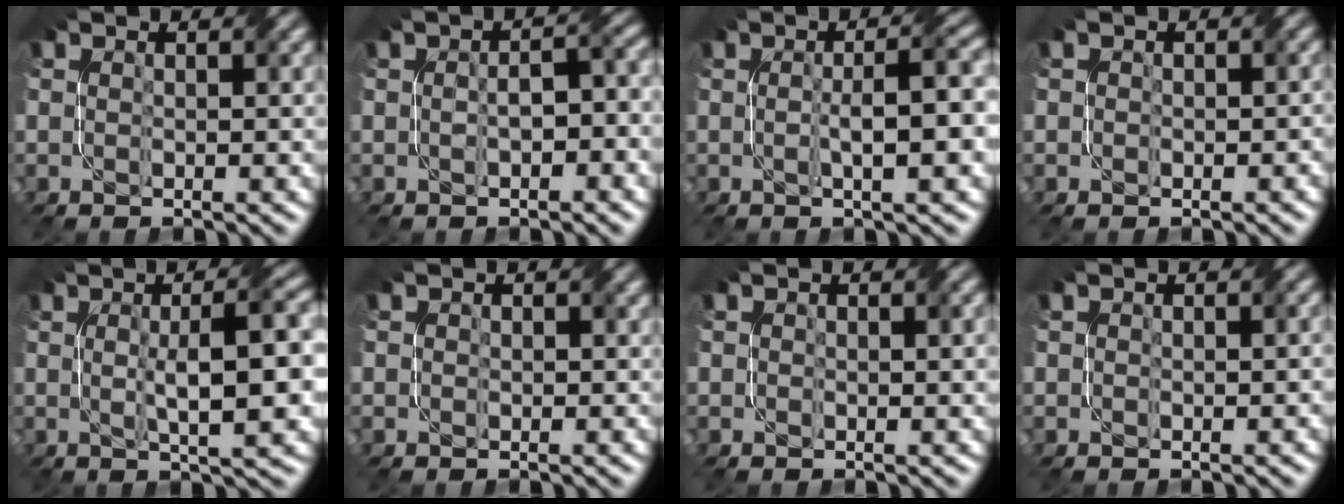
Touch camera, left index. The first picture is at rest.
{"total": 3.1, "force": [-0.6, 1.5, 2.7], "torque": [-0.042, 0.006, -0.005]}
{"total": 5.0, "force": [-0.2, 1.0, 4.9], "torque": [-0.076, 0.007, -0.001]}
{"total": 0.9, "force": [0.2, 0.9, 0.2], "torque": [0.000, -0.003, -0.002]}
{"total": 7.7, "force": [0.6, 1.8, 7.4], "torque": [-0.101, 0.010, 0.010]}
{"total": 0.9, "force": [0.5, 0.8, 0.1], "torque": [-0.001, -0.002, 0.004]}
{"total": 1.3, "force": [0.6, 0.7, 0.9], "torque": [-0.010, -0.001, 0.011]}
{"total": 0.5, "force": [0.2, 0.4, 0.2], "torque": [-0.004, -0.001, 0.002]}